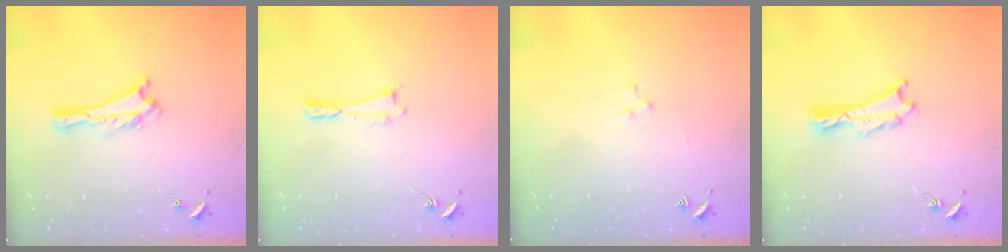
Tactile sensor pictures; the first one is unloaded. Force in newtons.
{"total": 0.0}
{"total": 2.2, "press": 2.2, "slide": 0.2}
{"total": 1.2, "press": 1.2, "slide": 0.2}